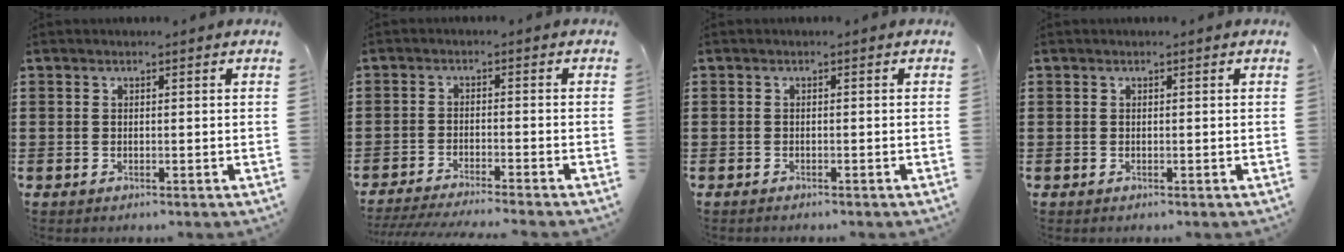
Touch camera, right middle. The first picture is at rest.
{"total": 3.2, "force": [-3.0, -0.4, 0.8], "torque": [-0.022, -0.007, -0.063]}
{"total": 0.5, "force": [-0.5, 0.0, 0.0], "torque": [-0.002, -0.001, -0.010]}
{"total": 0.0}